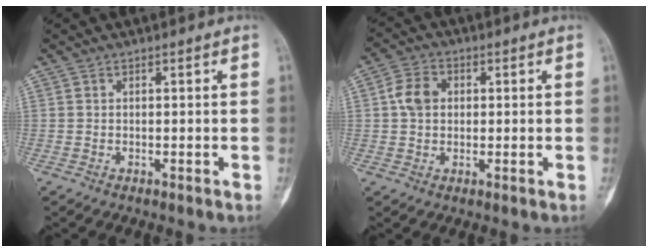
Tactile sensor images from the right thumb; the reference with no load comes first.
{"total": 5.9, "force": [0.9, 4.6, 3.6], "torque": [-0.055, 0.008, 0.011]}